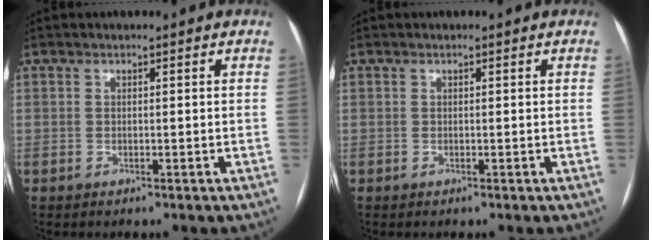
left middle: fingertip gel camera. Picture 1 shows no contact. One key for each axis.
{"total": 0.0}